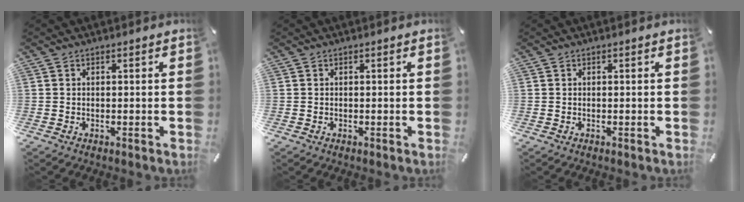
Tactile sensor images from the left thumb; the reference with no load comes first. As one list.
[{"total": 0.0}, {"total": 0.0}]